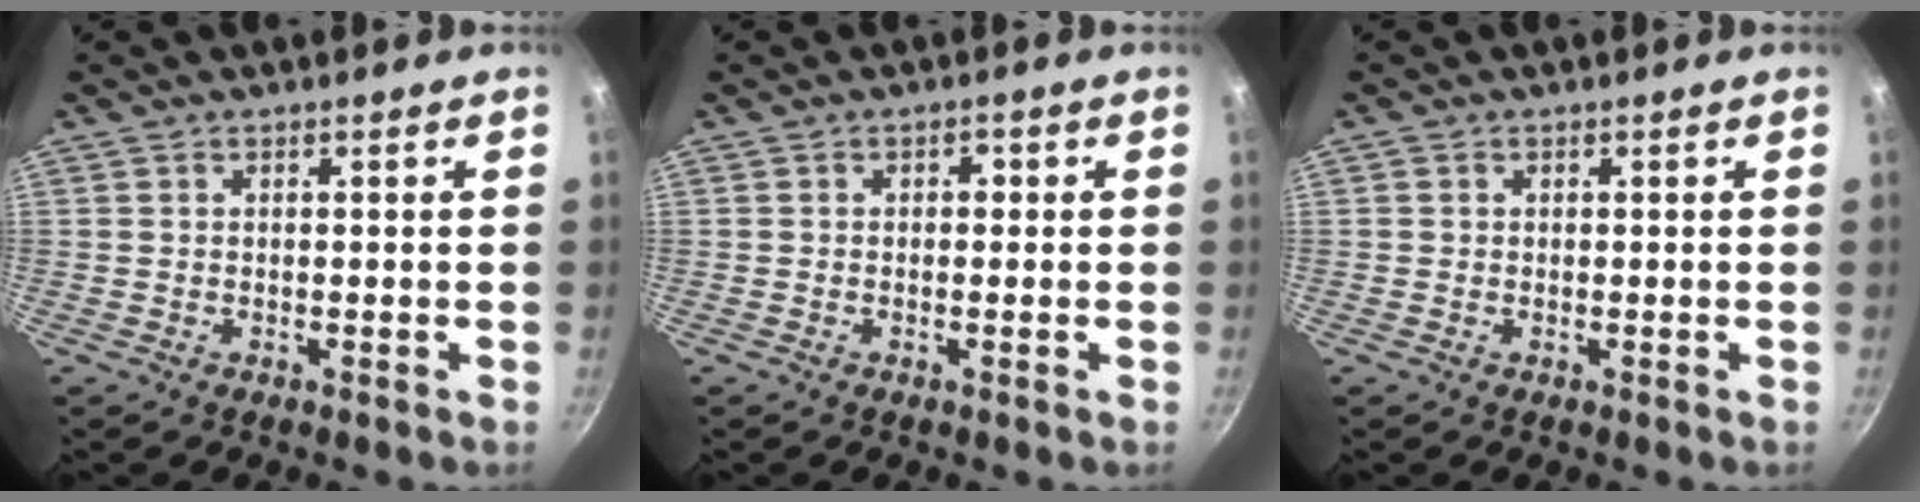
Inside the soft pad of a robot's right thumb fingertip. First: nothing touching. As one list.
[{"total": 1.5, "force": [0.1, 1.0, 1.2], "torque": [-0.018, 0.005, -0.001]}, {"total": 0.6, "force": [0.0, 0.6, 0.1], "torque": [0.001, 0.001, -0.001]}]